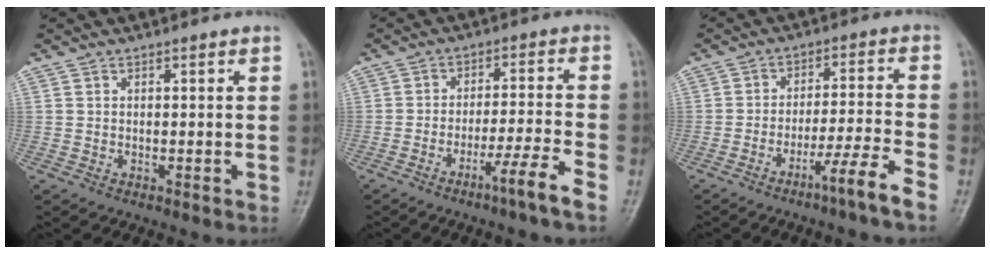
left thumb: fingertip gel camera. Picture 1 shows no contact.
{"total": 6.4, "force": [-4.4, -0.8, 4.6], "torque": [-0.090, 0.024, -0.078]}
{"total": 7.3, "force": [-5.2, -0.7, 5.1], "torque": [-0.096, 0.029, -0.093]}